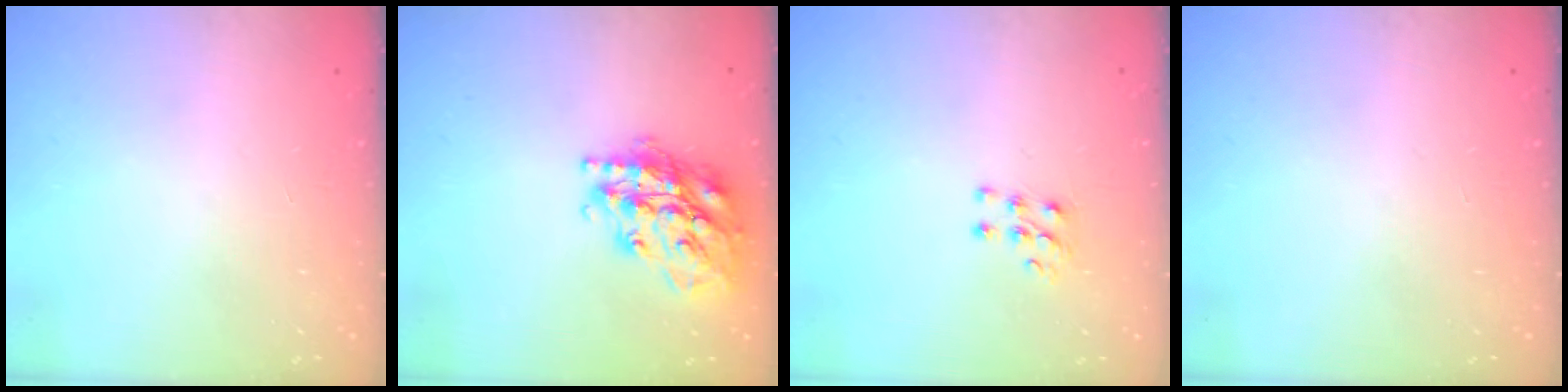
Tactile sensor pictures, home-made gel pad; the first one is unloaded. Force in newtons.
{"total": 20.3, "press": 20.3, "slide": 1.6}
{"total": 5.5, "press": 5.4, "slide": 1.1}
{"total": 0.0}